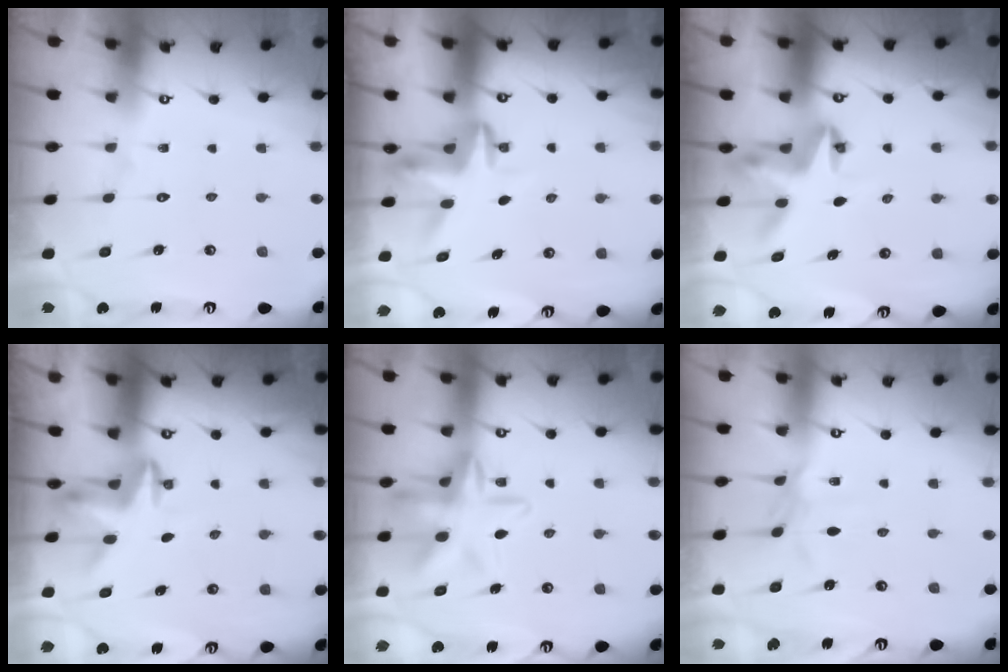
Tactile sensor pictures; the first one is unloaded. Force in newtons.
{"total": 3.5, "press": 3.5, "slide": 0.2}
{"total": 4.1, "press": 4.1, "slide": 0.2}
{"total": 3.2, "press": 3.2, "slide": 0.2}
{"total": 13.4, "press": 13.4, "slide": 1.0}
{"total": 3.3, "press": 3.3, "slide": 0.5}